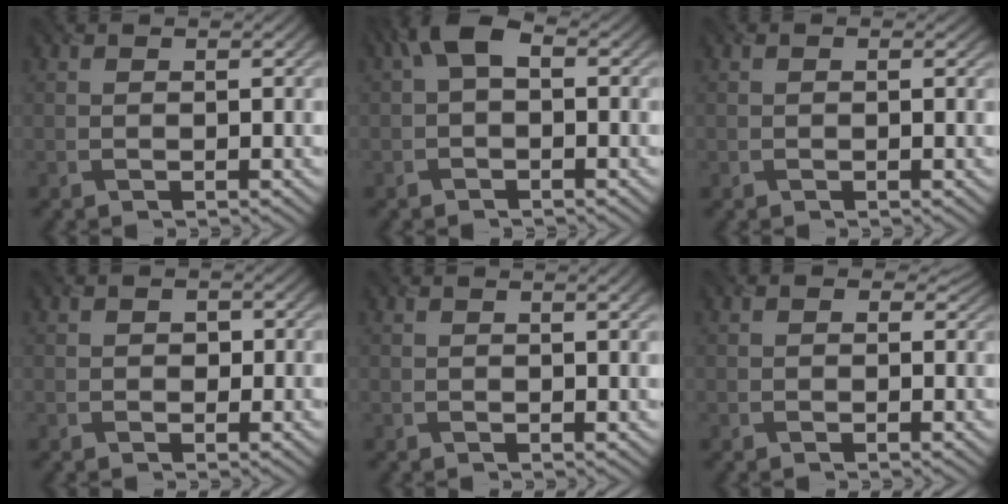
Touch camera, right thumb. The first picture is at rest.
{"total": 3.7, "force": [0.3, 2.1, 3.0], "torque": [-0.060, 0.013, -0.002]}
{"total": 0.0}
{"total": 0.8, "force": [-0.1, 0.7, 0.3], "torque": [-0.003, -0.007, -0.003]}
{"total": 1.9, "force": [1.0, 0.2, 1.6], "torque": [-0.018, 0.001, 0.016]}
{"total": 1.3, "force": [0.5, 1.0, 0.6], "torque": [-0.007, -0.008, 0.007]}